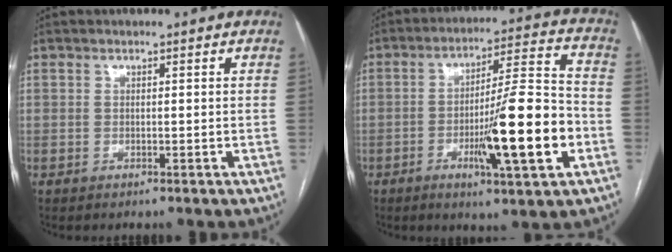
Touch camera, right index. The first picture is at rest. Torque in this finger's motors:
{"motor_torque": [1.87, -0.27, 0.73, 0.21]}